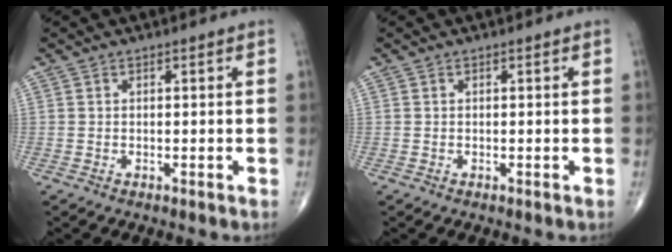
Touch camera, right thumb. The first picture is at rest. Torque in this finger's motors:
{"motor_torque": [0.04, 0.03, -0.09, -0.08, 0.03]}